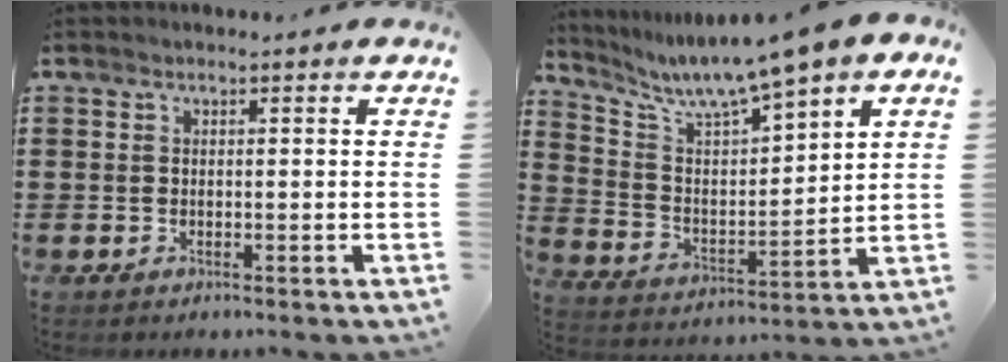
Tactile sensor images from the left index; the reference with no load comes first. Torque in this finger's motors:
{"motor_torque": [1.89, -0.24, 1.05, 0.21]}